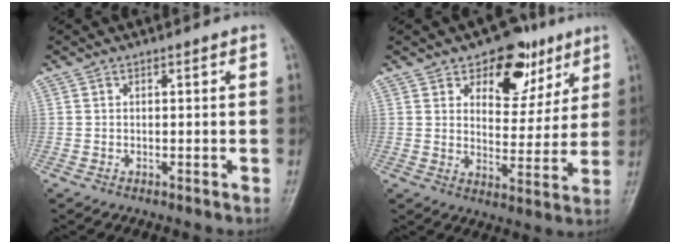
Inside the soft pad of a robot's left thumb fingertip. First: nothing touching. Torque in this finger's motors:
{"motor_torque": [0.05, 0.04, 0.10, -0.07, -0.06]}